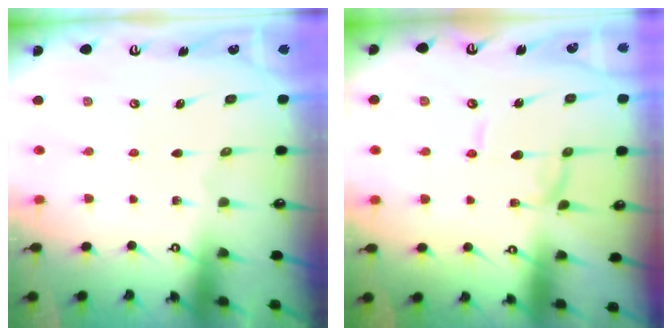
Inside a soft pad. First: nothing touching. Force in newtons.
{"total": 1.1, "press": 1.1, "slide": 0.0}